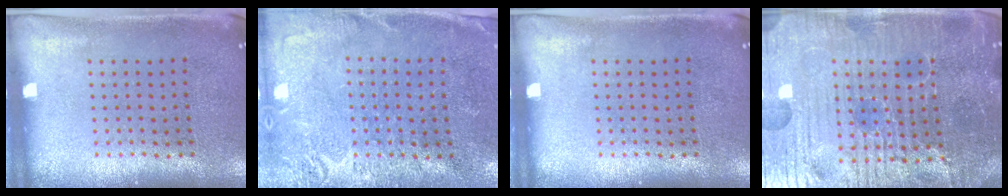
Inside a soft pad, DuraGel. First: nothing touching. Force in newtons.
{"total": 2.8, "press": 2.6, "slide": 0.9}
{"total": 0.0}
{"total": 6.5, "press": 6.0, "slide": 2.6}